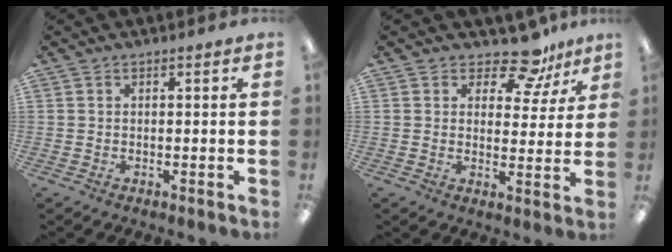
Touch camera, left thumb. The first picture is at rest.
{"total": 10.1, "force": [7.9, 4.4, 4.4], "torque": [-0.058, -0.049, 0.140]}